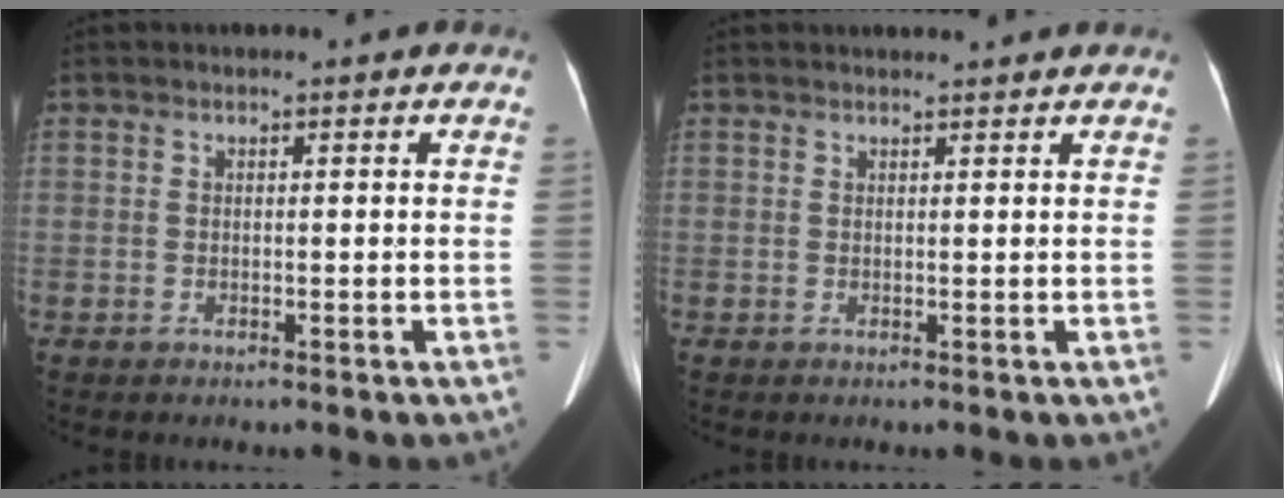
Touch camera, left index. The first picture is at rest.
{"total": 2.7, "force": [2.6, 0.0, 0.6], "torque": [-0.008, 0.017, 0.036]}